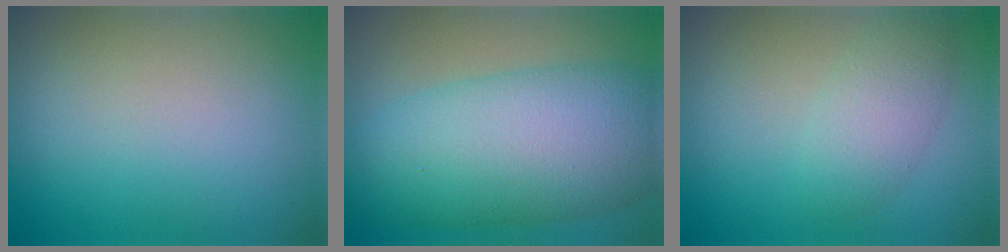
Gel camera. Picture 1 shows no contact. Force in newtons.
{"total": 11.4, "press": 11.4, "slide": 0.2}
{"total": 2.9, "press": 2.9, "slide": 0.0}